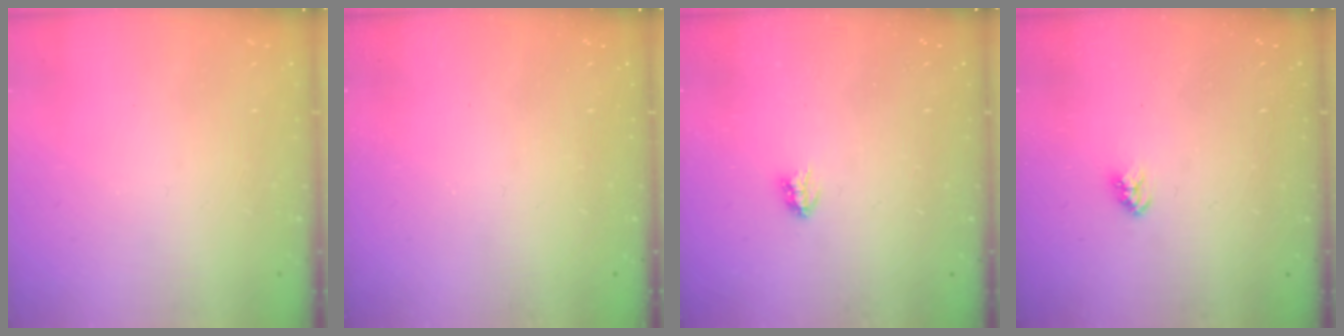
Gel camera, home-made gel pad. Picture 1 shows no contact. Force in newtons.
{"total": 0.0}
{"total": 2.9, "press": 2.9, "slide": 0.3}
{"total": 3.3, "press": 3.3, "slide": 0.5}